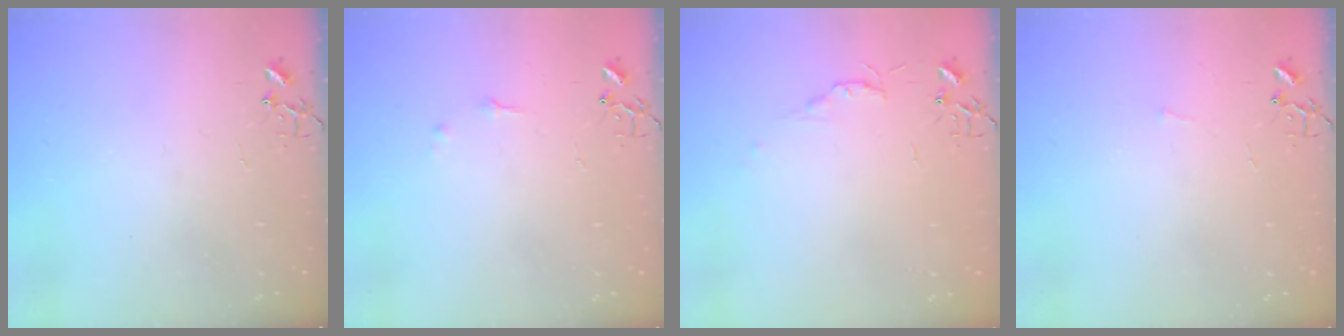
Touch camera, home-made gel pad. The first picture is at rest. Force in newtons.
{"total": 4.8, "press": 4.8, "slide": 0.7}
{"total": 4.1, "press": 4.1, "slide": 0.6}
{"total": 2.8, "press": 2.8, "slide": 0.3}